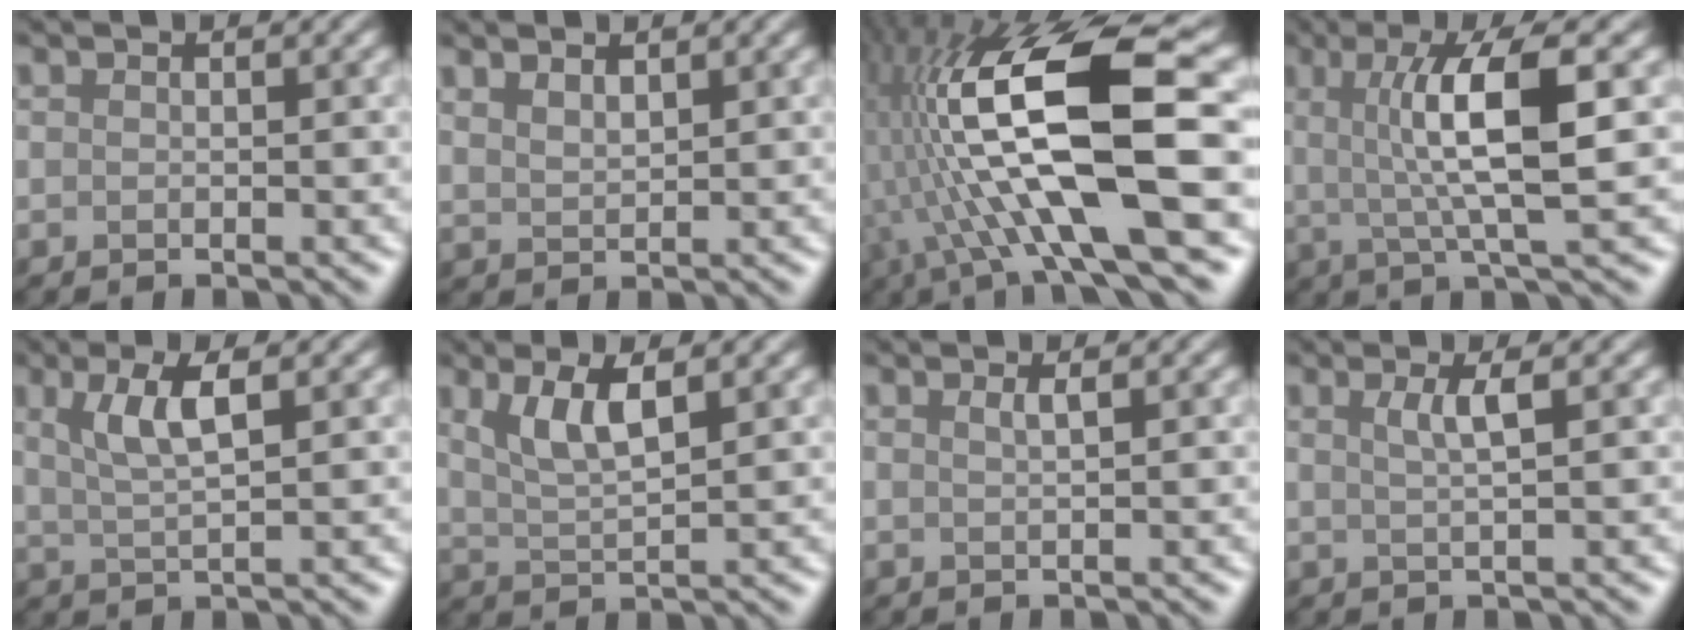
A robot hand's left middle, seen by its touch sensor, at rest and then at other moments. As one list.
[{"total": 1.6, "force": [1.6, 0.3, 0.0], "torque": [-0.004, 0.004, 0.035]}, {"total": 15.3, "force": [-0.8, 5.2, 14.3], "torque": [-0.267, 0.017, -0.016]}, {"total": 7.1, "force": [1.4, 1.3, 6.8], "torque": [-0.107, 0.014, 0.023]}, {"total": 3.2, "force": [1.6, 0.6, 2.7], "torque": [-0.049, 0.008, 0.030]}, {"total": 3.3, "force": [1.9, 0.7, 2.5], "torque": [-0.051, 0.005, 0.039]}, {"total": 0.6, "force": [0.4, 0.0, 0.5], "torque": [-0.003, 0.005, 0.008]}, {"total": 1.7, "force": [0.7, 0.3, 1.5], "torque": [-0.023, 0.006, 0.009]}]